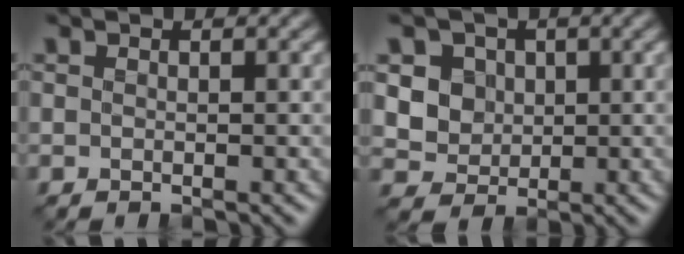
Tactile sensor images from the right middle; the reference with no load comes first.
{"total": 4.3, "force": [1.1, 3.8, 1.7], "torque": [-0.036, -0.004, 0.027]}